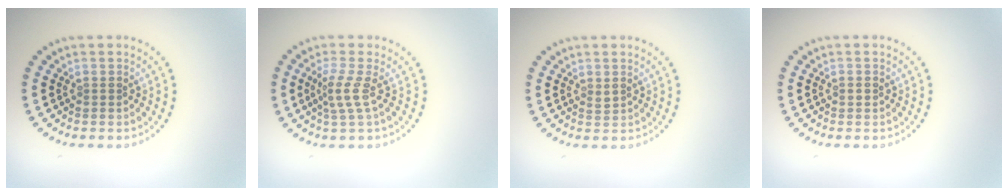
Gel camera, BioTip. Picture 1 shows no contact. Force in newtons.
{"total": 2.2, "press": 1.6, "slide": 1.6}
{"total": 0.5, "press": 0.4, "slide": 0.3}
{"total": 0.8, "press": 0.8, "slide": 0.1}